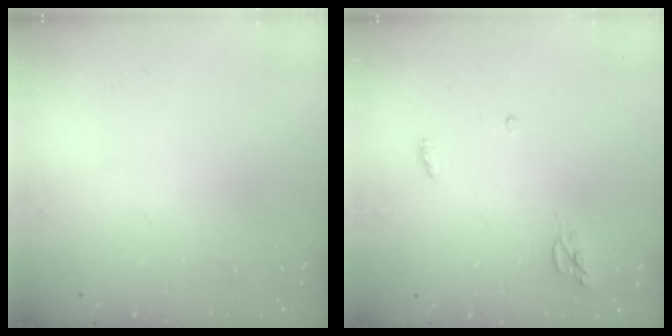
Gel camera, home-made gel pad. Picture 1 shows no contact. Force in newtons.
{"total": 4.9, "press": 4.9, "slide": 0.2}